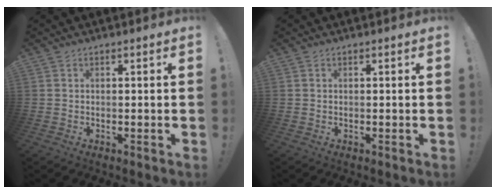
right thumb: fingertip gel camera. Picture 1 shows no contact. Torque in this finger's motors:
{"motor_torque": [-0.09, -0.17, -0.25, 0.26, -0.03]}